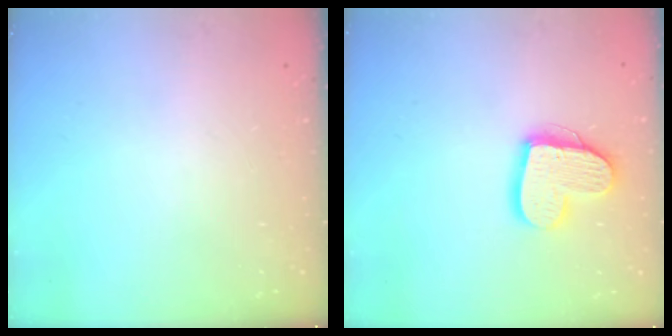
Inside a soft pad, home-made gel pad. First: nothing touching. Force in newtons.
{"total": 14.8, "press": 14.7, "slide": 1.3}